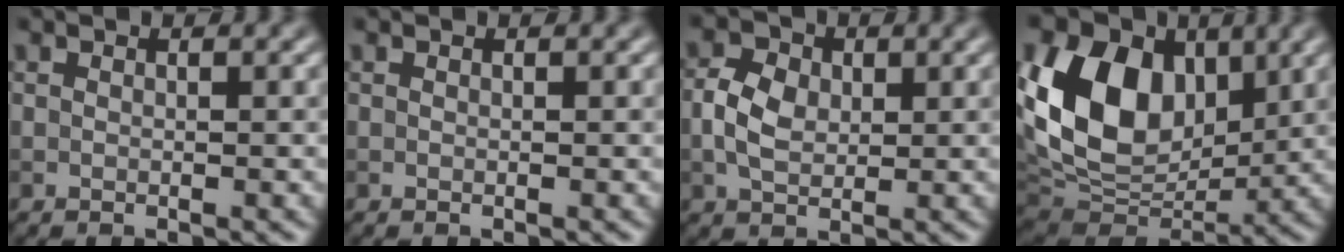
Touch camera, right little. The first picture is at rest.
{"total": 0.0}
{"total": 3.8, "force": [0.1, 2.8, 2.6], "torque": [-0.056, 0.004, -0.003]}
{"total": 13.2, "force": [3.2, 9.4, 8.7], "torque": [-0.174, 0.011, 0.053]}